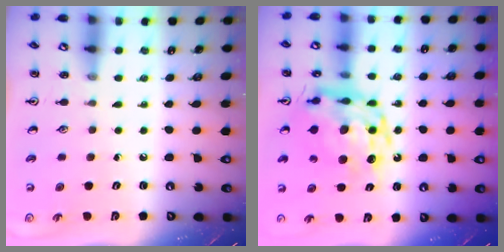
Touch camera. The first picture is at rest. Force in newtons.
{"total": 16.8, "press": 16.7, "slide": 1.5}